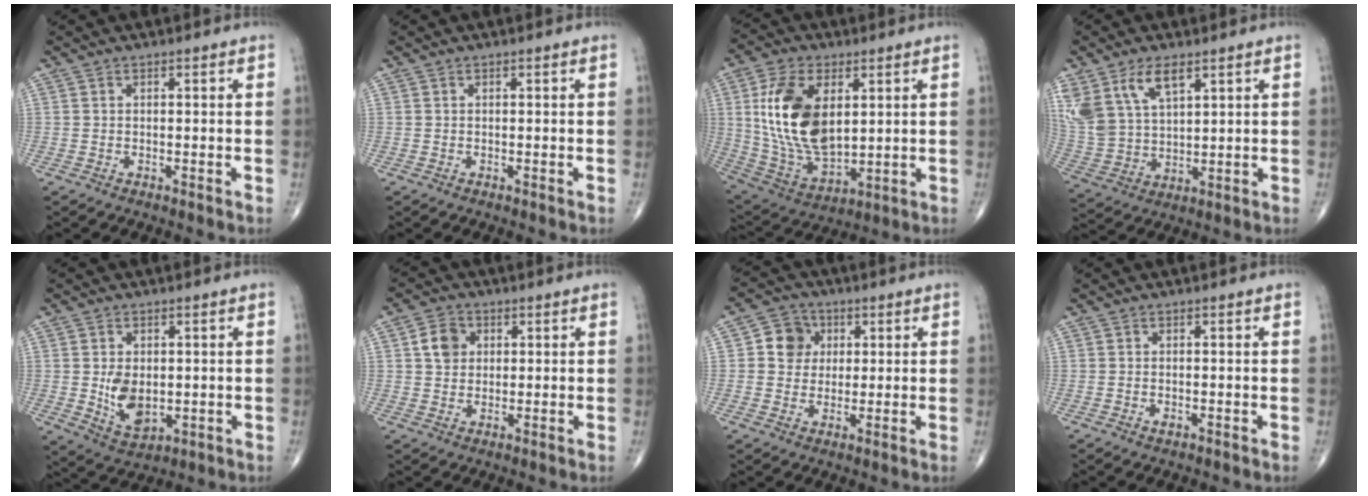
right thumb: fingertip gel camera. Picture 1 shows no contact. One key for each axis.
{"total": 0.0}
{"total": 18.7, "fx": 3.9, "fy": 10.5, "fz": 15.0, "tx": -0.280, "ty": -0.019, "tz": 0.083}
{"total": 13.5, "fx": 7.3, "fy": 7.2, "fz": 8.9, "tx": -0.184, "ty": -0.019, "tz": 0.155}
{"total": 5.5, "fx": 0.3, "fy": 3.4, "fz": 4.3, "tx": -0.068, "ty": -0.015, "tz": 0.020}
{"total": 5.2, "fx": 1.3, "fy": 4.3, "fz": 2.6, "tx": -0.030, "ty": 0.000, "tz": 0.019}
{"total": 6.6, "fx": 1.4, "fy": 5.9, "fz": 2.5, "tx": -0.011, "ty": 0.003, "tz": 0.018}
{"total": 0.8, "fx": -0.3, "fy": 0.5, "fz": 0.6, "tx": -0.006, "ty": 0.002, "tz": -0.004}